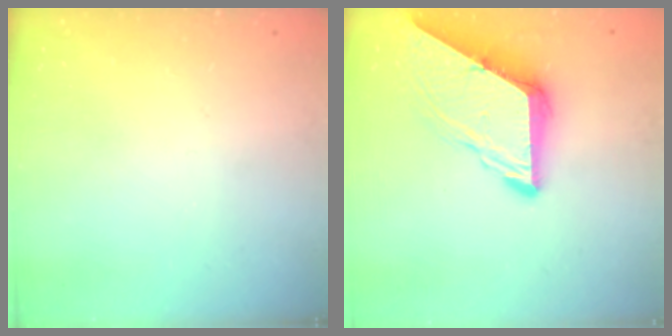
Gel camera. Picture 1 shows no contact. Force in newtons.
{"total": 10.2, "press": 10.1, "slide": 1.2}